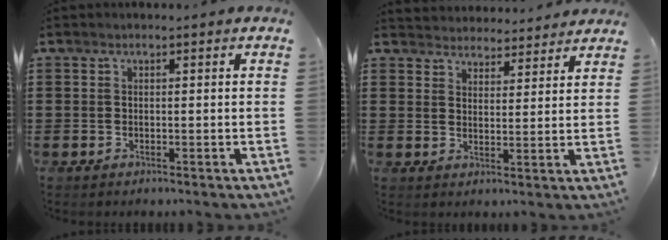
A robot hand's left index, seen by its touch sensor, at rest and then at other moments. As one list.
[{"total": 3.8, "force": [3.7, 0.7, -0.5], "torque": [-0.007, -0.018, 0.066]}]